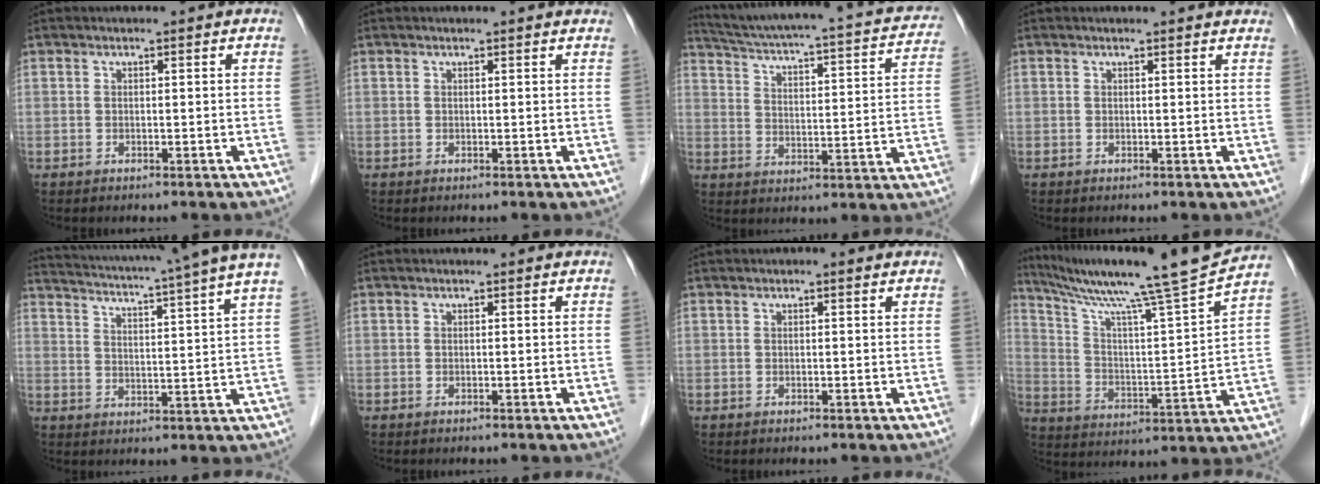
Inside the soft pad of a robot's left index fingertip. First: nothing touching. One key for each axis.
{"total": 2.0, "fx": 1.9, "fy": -0.1, "fz": 0.5, "tx": -0.012, "ty": 0.003, "tz": 0.015}
{"total": 21.9, "fx": 18.8, "fy": 3.5, "fz": 10.6, "tx": -0.164, "ty": -0.009, "tz": 0.240}
{"total": 3.2, "fx": 3.1, "fy": 0.1, "fz": 0.7, "tx": -0.012, "ty": 0.004, "tz": 0.024}
{"total": 19.0, "fx": 16.4, "fy": -1.6, "fz": 9.5, "tx": -0.168, "ty": -0.033, "tz": 0.208}
{"total": 0.0}
{"total": 0.8, "fx": 0.6, "fy": 0.1, "fz": 0.6, "tx": -0.009, "ty": 0.006, "tz": 0.008}
{"total": 19.9, "fx": 17.1, "fy": -3.0, "fz": 9.6, "tx": -0.168, "ty": -0.040, "tz": 0.259}